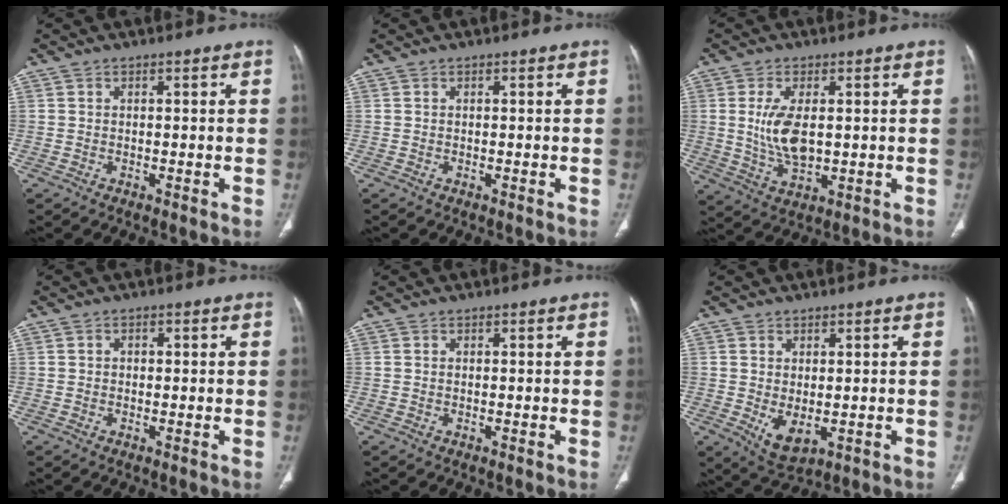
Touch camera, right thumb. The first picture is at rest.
{"total": 0.0}
{"total": 8.2, "force": [0.8, 4.1, 7.1], "torque": [-0.145, -0.013, 0.024]}
{"total": 0.9, "force": [0.1, 0.8, 0.4], "torque": [-0.004, 0.002, 0.001]}
{"total": 0.0}
{"total": 5.2, "force": [-0.6, 2.9, 4.2], "torque": [-0.067, -0.010, 0.009]}